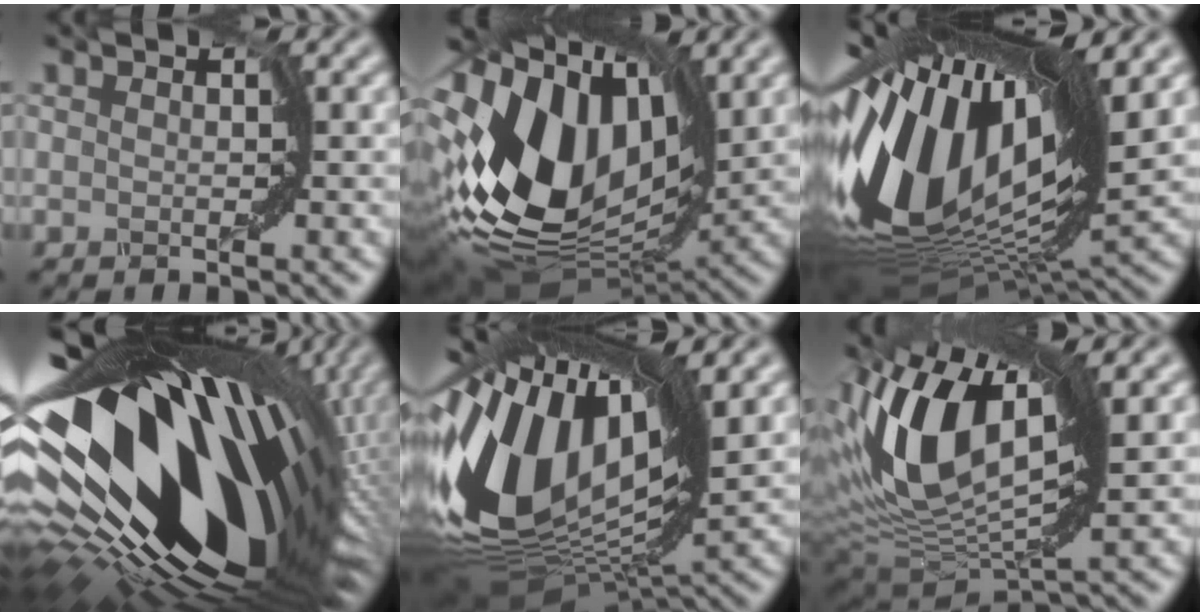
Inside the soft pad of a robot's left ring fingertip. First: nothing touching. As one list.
[{"total": 15.3, "force": [1.6, 9.4, 11.9], "torque": [-0.264, -0.003, 0.035]}, {"total": 16.7, "force": [2.5, 6.3, 15.3], "torque": [-0.304, -0.009, 0.045]}, {"total": 18.4, "force": [0.2, 9.5, 15.8], "torque": [-0.277, -0.047, 0.014]}, {"total": 15.2, "force": [1.4, 7.3, 13.3], "torque": [-0.287, 0.010, 0.025]}, {"total": 11.6, "force": [3.3, 4.9, 10.0], "torque": [-0.205, 0.002, 0.070]}]